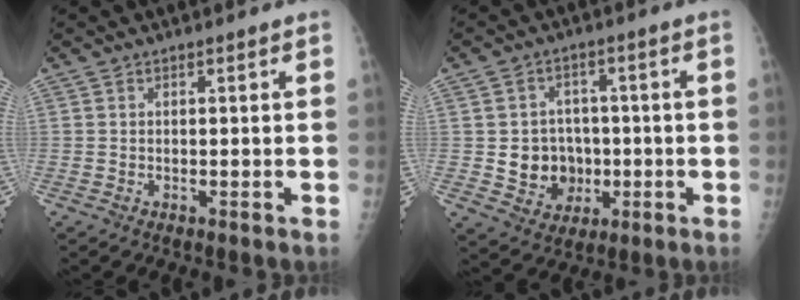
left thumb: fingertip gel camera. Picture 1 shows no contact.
{"total": 8.8, "force": [-1.0, 7.9, 3.7], "torque": [-0.017, 0.009, -0.008]}